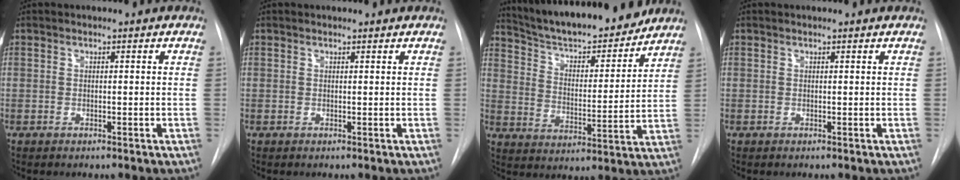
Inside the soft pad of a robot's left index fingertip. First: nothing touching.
{"total": 1.4, "force": [1.4, 0.0, 0.1], "torque": [-0.006, 0.009, 0.020]}
{"total": 19.2, "force": [17.4, 3.2, 7.5], "torque": [-0.120, -0.003, 0.266]}
{"total": 1.2, "force": [1.2, -0.1, 0.1], "torque": [-0.008, 0.007, 0.016]}